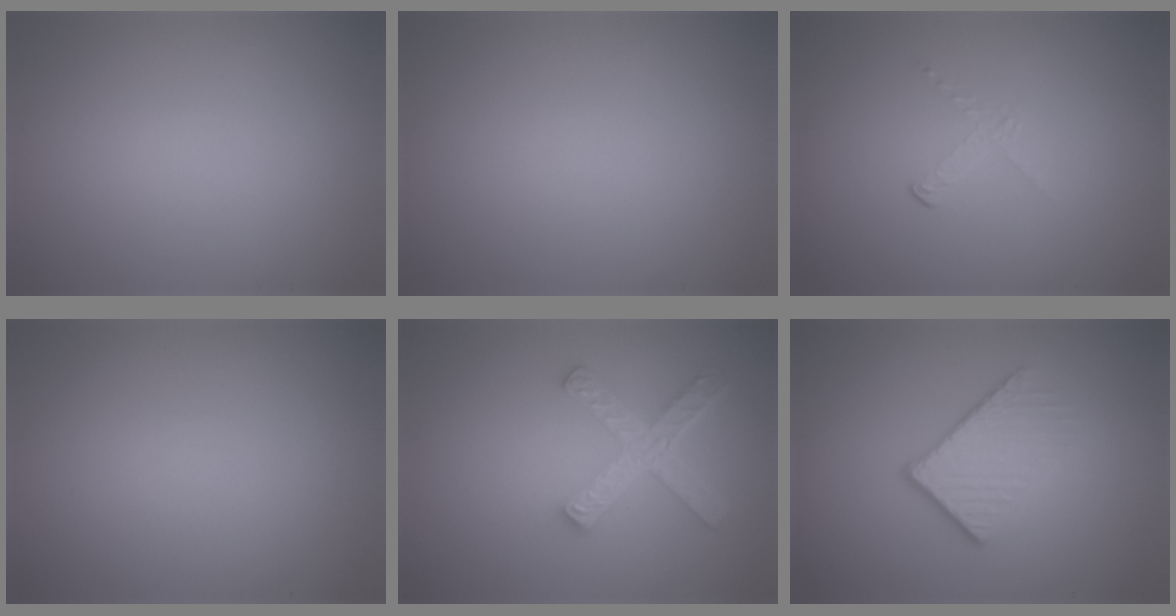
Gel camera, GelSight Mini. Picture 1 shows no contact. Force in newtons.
{"total": 0.0}
{"total": 1.1, "press": 0.4, "slide": 1.1}
{"total": 0.0}
{"total": 5.0, "press": 3.9, "slide": 3.1}
{"total": 3.9, "press": 2.6, "slide": 2.9}